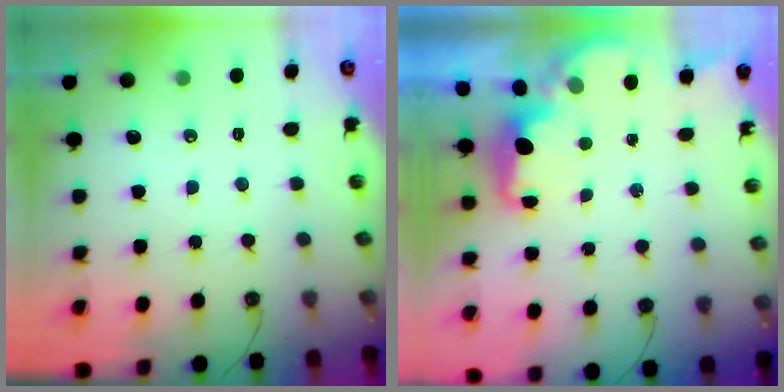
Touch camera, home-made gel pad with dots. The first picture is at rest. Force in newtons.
{"total": 2.2, "press": 2.1, "slide": 0.8}